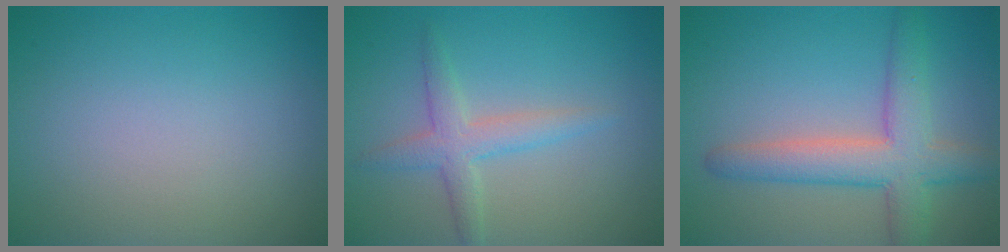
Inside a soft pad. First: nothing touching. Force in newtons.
{"total": 2.8, "press": 2.8, "slide": 0.1}
{"total": 5.8, "press": 5.8, "slide": 0.2}